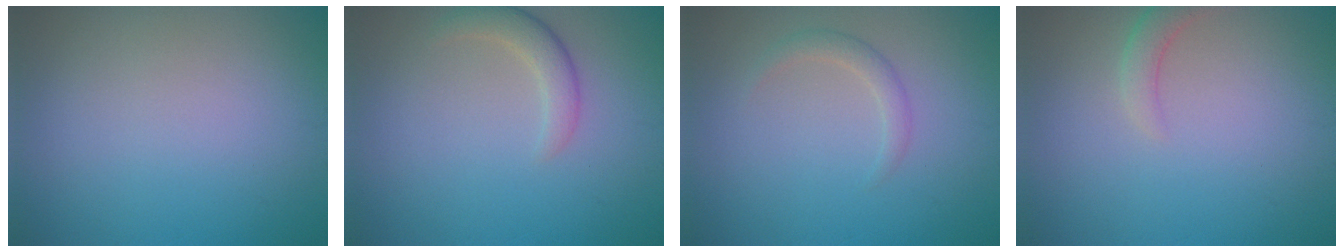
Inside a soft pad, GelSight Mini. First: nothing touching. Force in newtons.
{"total": 2.1, "press": 2.1, "slide": 0.1}
{"total": 1.4, "press": 1.4, "slide": 0.1}
{"total": 1.6, "press": 1.6, "slide": 0.3}